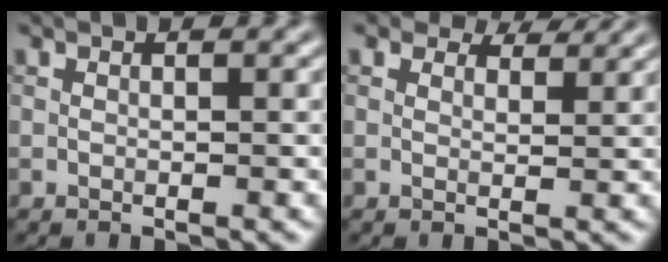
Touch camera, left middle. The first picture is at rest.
{"total": 3.5, "force": [3.0, 1.3, 1.3], "torque": [-0.021, -0.004, 0.035]}